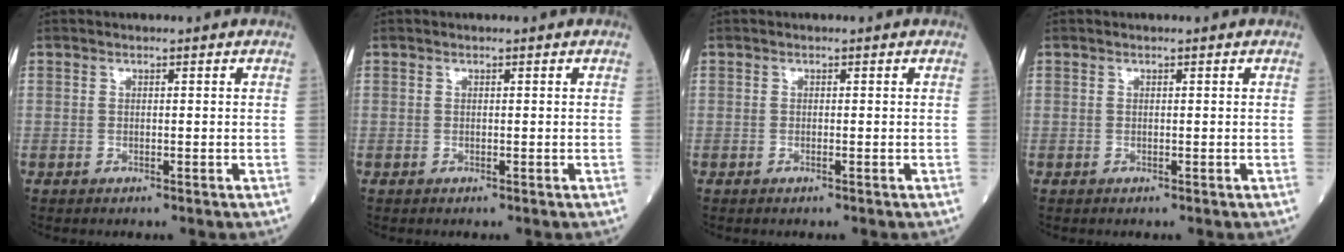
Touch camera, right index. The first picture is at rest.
{"total": 0.0}
{"total": 0.0}
{"total": 0.0}